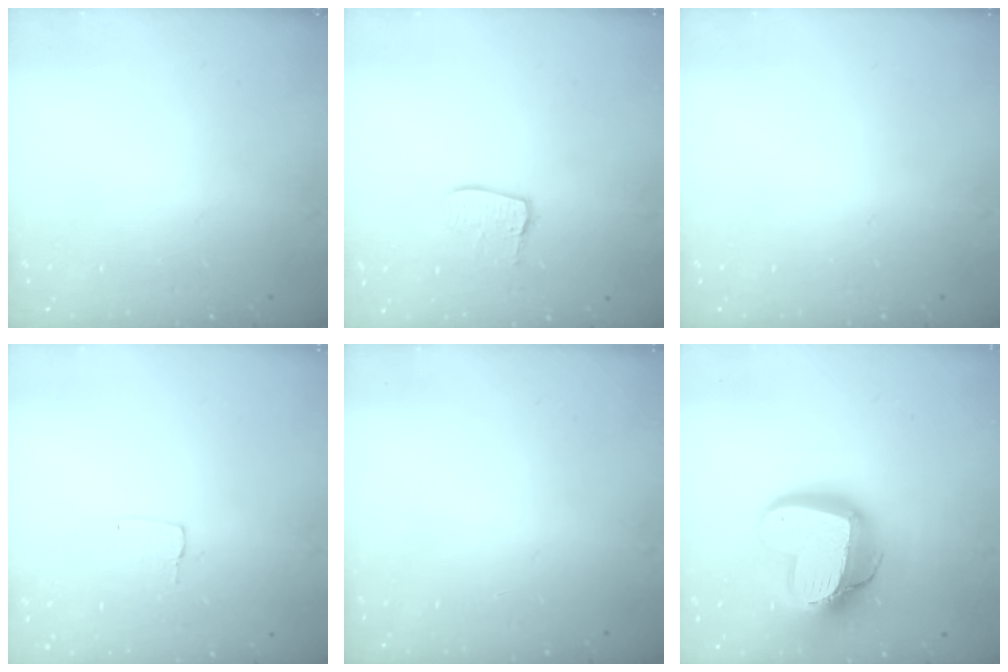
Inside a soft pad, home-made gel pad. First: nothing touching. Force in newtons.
{"total": 8.2, "press": 8.2, "slide": 0.7}
{"total": 0.0}
{"total": 3.2, "press": 3.2, "slide": 0.2}
{"total": 0.0}
{"total": 21.9, "press": 21.8, "slide": 2.2}